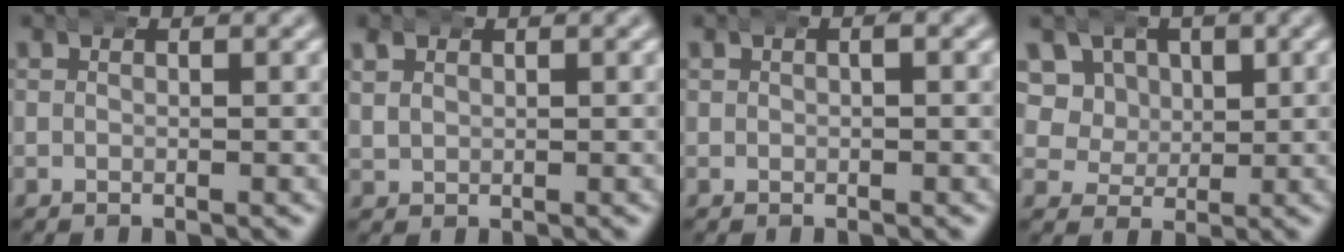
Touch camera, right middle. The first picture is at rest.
{"total": 1.8, "force": [1.0, 1.3, 0.7], "torque": [-0.020, 0.001, 0.023]}
{"total": 0.6, "force": [0.2, 0.4, 0.4], "torque": [-0.007, 0.001, 0.008]}
{"total": 8.7, "force": [2.3, 7.7, 3.5], "torque": [-0.095, -0.014, 0.033]}